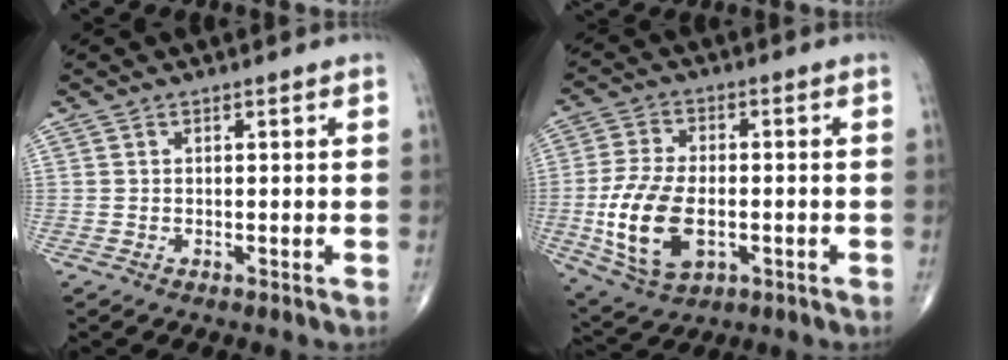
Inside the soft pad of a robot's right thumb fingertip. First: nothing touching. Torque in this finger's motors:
{"motor_torque": [0.23, 0.76, 1.41, 0.00, 0.43]}